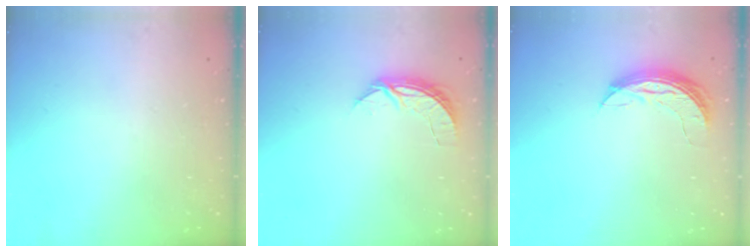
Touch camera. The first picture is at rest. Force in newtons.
{"total": 5.6, "press": 5.6, "slide": 0.5}
{"total": 7.2, "press": 7.2, "slide": 0.7}